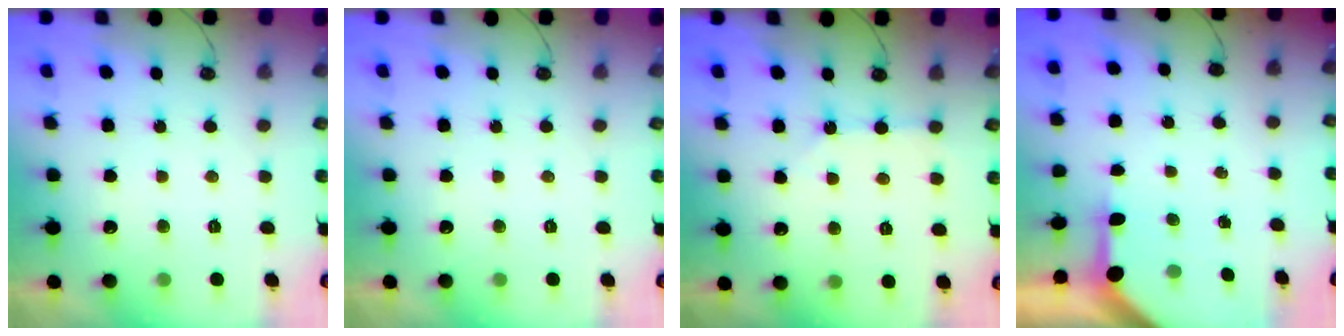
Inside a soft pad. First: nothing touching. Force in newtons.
{"total": 0.0}
{"total": 2.4, "press": 2.4, "slide": 0.4}
{"total": 3.2, "press": 3.2, "slide": 0.2}